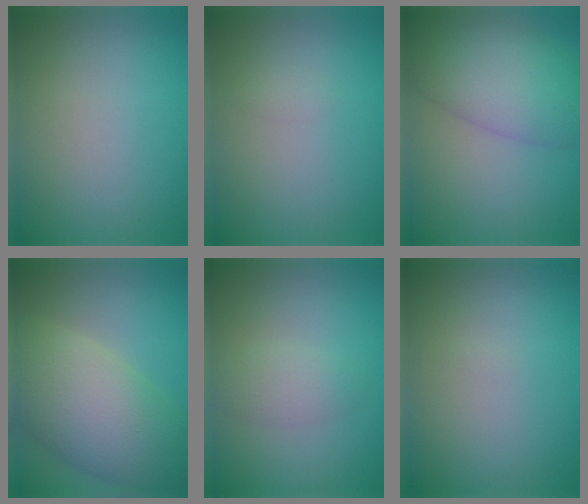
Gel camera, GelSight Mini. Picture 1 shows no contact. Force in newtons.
{"total": 0.6, "press": 0.6, "slide": 0.0}
{"total": 7.9, "press": 7.9, "slide": 0.2}
{"total": 9.5, "press": 9.5, "slide": 0.6}
{"total": 2.0, "press": 2.0, "slide": 0.0}
{"total": 0.0}